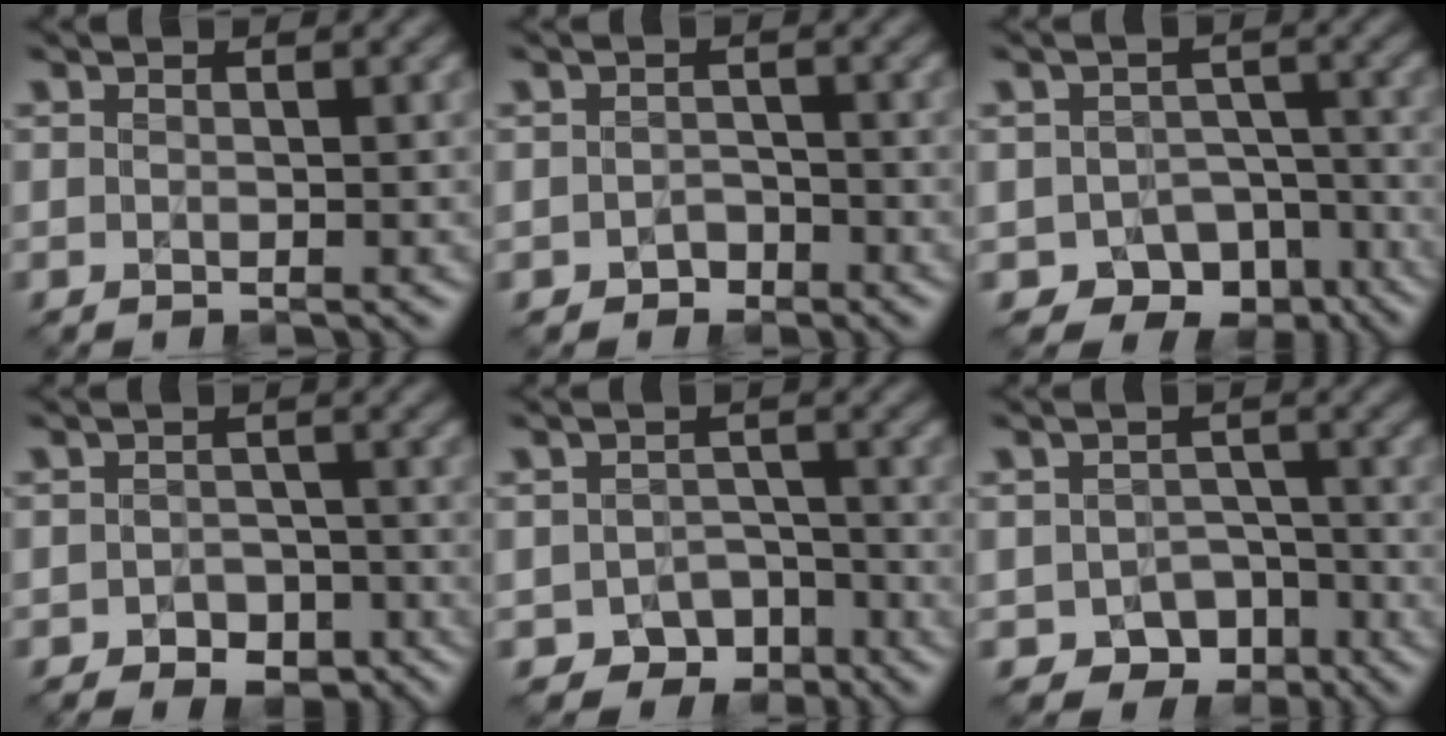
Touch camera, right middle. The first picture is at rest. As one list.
[{"total": 1.1, "force": [-0.5, 1.0, 0.3], "torque": [-0.004, 0.005, -0.013]}, {"total": 7.5, "force": [-4.8, 5.1, 2.7], "torque": [-0.024, -0.017, -0.052]}, {"total": 2.8, "force": [-1.3, 2.2, 1.2], "torque": [-0.011, 0.001, -0.022]}, {"total": 3.9, "force": [-2.5, 2.8, 1.2], "torque": [-0.007, -0.004, -0.032]}, {"total": 4.2, "force": [-2.2, 3.1, 1.6], "torque": [-0.017, -0.004, -0.026]}]